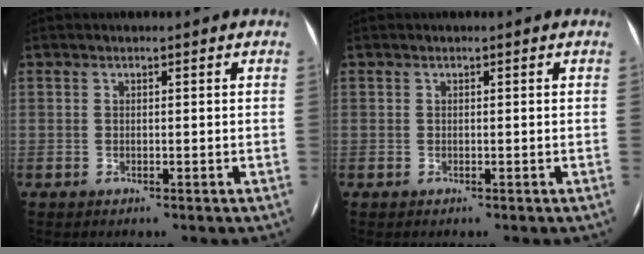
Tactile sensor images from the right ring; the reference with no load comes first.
{"total": 0.0}